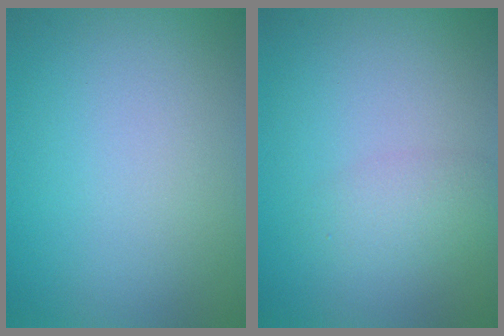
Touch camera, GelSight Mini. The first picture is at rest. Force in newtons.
{"total": 2.1, "press": 2.1, "slide": 0.0}